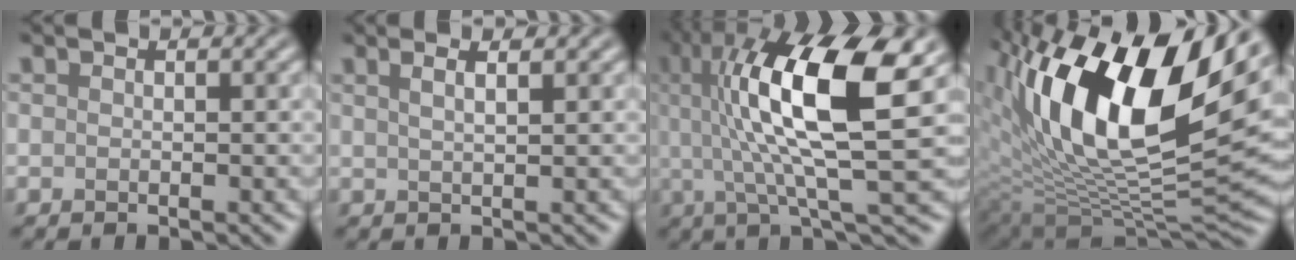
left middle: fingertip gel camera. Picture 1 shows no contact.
{"total": 3.1, "force": [1.7, 1.3, 2.3], "torque": [-0.007, 0.013, -0.007]}
{"total": 12.7, "force": [3.3, 3.2, 11.8], "torque": [-0.200, 0.012, 0.058]}
{"total": 16.6, "force": [6.2, 7.2, 13.6], "torque": [-0.236, 0.011, 0.096]}